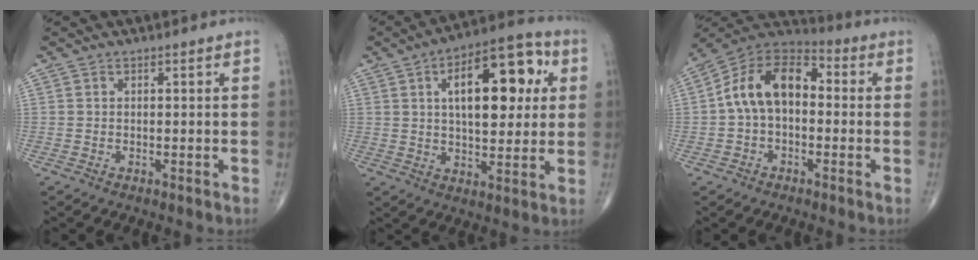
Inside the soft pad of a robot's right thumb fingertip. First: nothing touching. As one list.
[{"total": 18.6, "force": [4.8, 8.9, 15.6], "torque": [-0.193, 0.010, 0.065]}, {"total": 13.6, "force": [0.2, 8.7, 10.4], "torque": [-0.164, 0.042, -0.014]}]